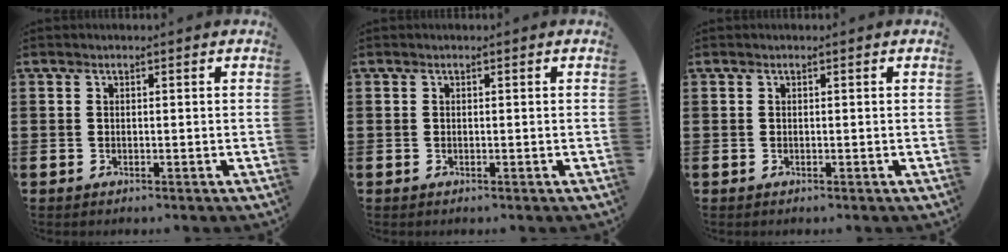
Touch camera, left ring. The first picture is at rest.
{"total": 0.0}
{"total": 0.0}